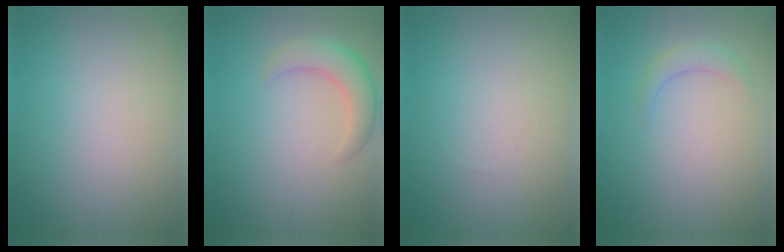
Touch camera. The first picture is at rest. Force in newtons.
{"total": 3.5, "press": 3.5, "slide": 0.3}
{"total": 0.0}
{"total": 1.5, "press": 1.5, "slide": 0.1}